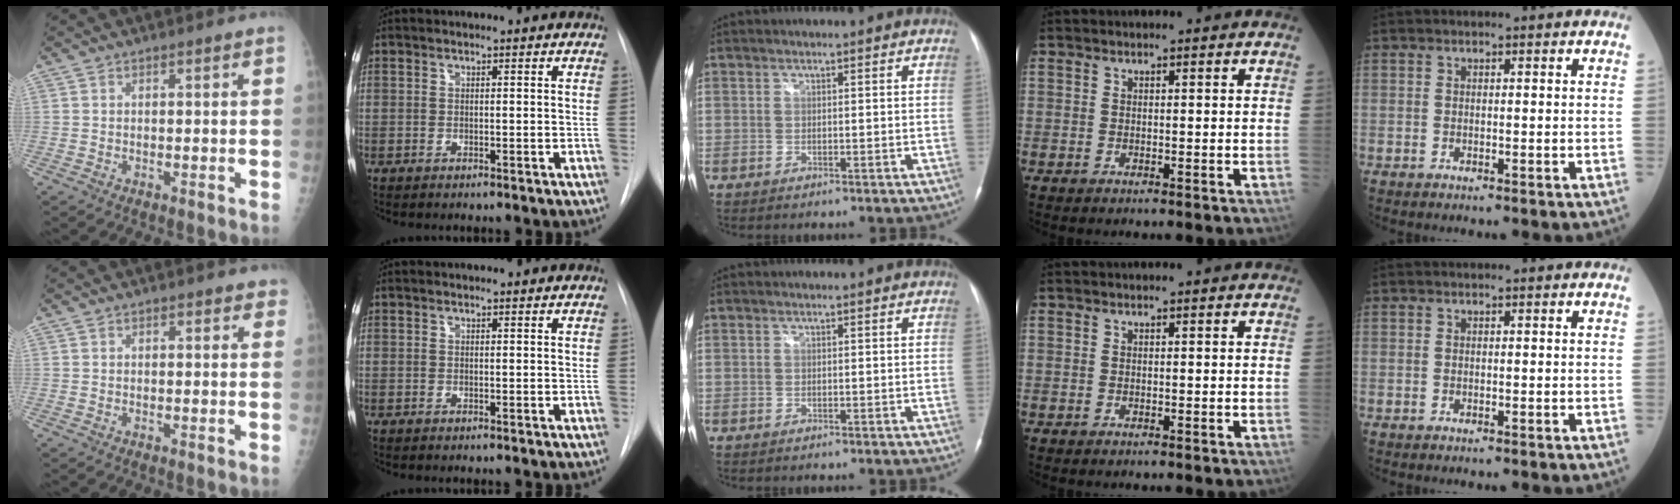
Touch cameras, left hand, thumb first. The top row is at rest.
{"thumb": {"total": 2.0, "force": [1.3, 1.2, 1.0], "torque": [0.009, -0.002, 0.010]}, "index": {"total": 1.5, "force": [1.4, 0.5, 0.4], "torque": [-0.010, 0.009, 0.008]}}